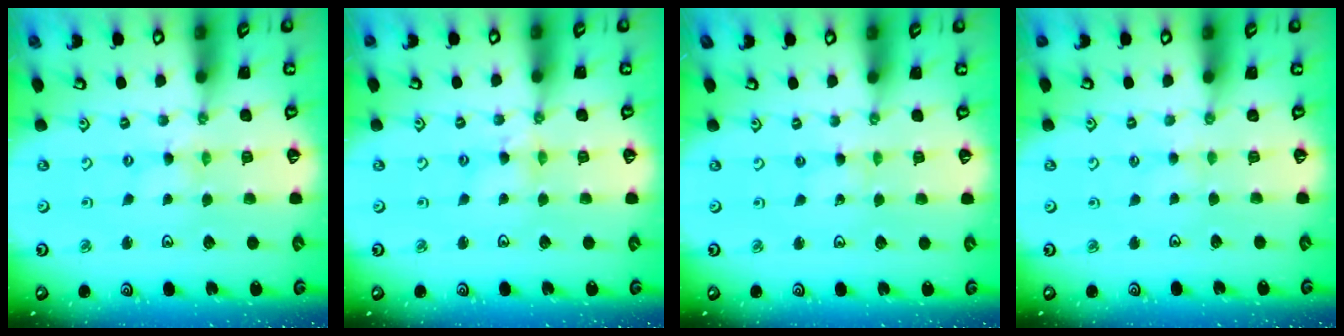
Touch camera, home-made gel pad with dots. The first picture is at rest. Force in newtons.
{"total": 3.0, "press": 3.0, "slide": 0.3}
{"total": 1.0, "press": 1.0, "slide": 0.2}
{"total": 0.8, "press": 0.8, "slide": 0.3}